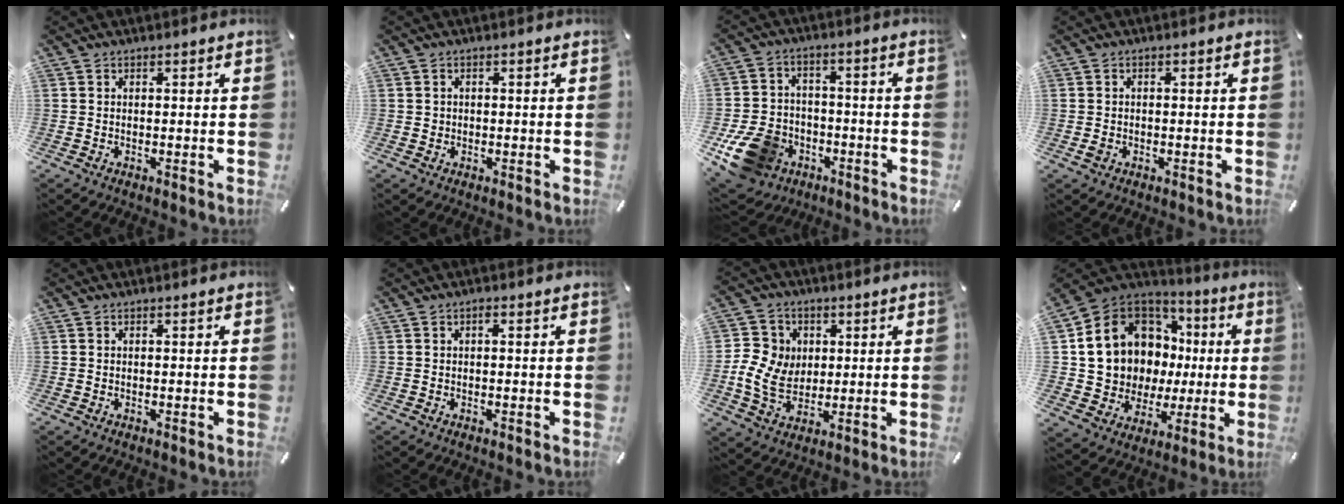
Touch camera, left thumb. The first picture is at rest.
{"total": 1.0, "force": [0.0, 1.0, 0.2], "torque": [-0.003, 0.006, -0.003]}
{"total": 13.6, "force": [-5.9, 10.6, 6.2], "torque": [-0.129, 0.040, -0.099]}
{"total": 1.4, "force": [-0.4, 1.0, 0.9], "torque": [-0.015, 0.002, -0.008]}
{"total": 0.0}
{"total": 0.7, "force": [0.0, 0.2, 0.6], "torque": [-0.013, 0.002, -0.001]}
{"total": 9.8, "force": [0.0, 8.7, 4.5], "torque": [-0.101, 0.014, 0.004]}
{"total": 13.7, "force": [4.1, 12.1, 5.0], "torque": [-0.102, -0.049, 0.099]}